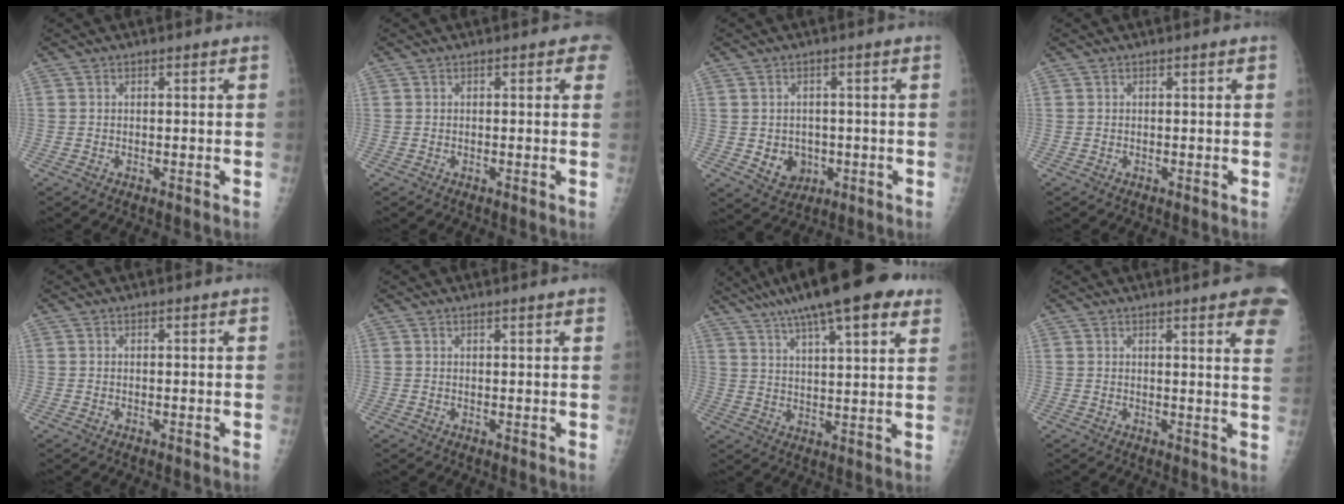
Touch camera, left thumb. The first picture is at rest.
{"total": 3.6, "force": [2.2, 1.4, 2.5], "torque": [-0.003, 0.000, 0.017]}
{"total": 5.4, "force": [-0.8, 4.6, 2.6], "torque": [-0.015, 0.002, 0.001]}
{"total": 0.0}
{"total": 0.0}
{"total": 2.0, "force": [1.6, 0.1, 1.2], "torque": [-0.008, 0.002, 0.019]}
{"total": 20.9, "force": [13.9, 5.1, 14.7], "torque": [-0.227, -0.005, 0.207]}
{"total": 12.6, "force": [8.1, 2.2, 9.3], "torque": [-0.094, -0.024, 0.076]}